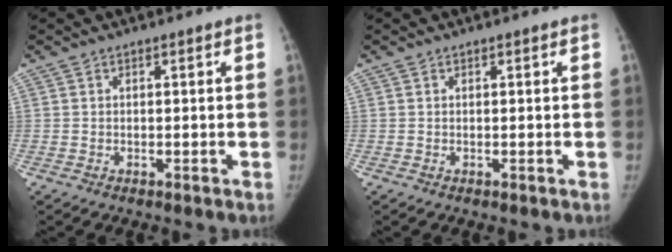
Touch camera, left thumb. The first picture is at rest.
{"total": 0.0}